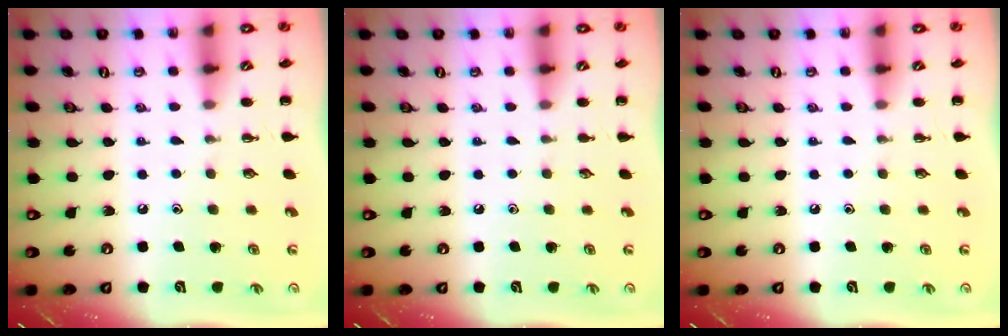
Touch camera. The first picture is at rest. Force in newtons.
{"total": 0.0}
{"total": 0.0}